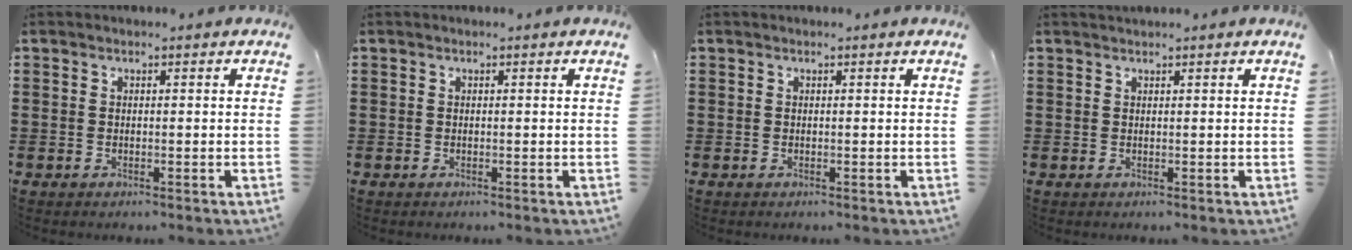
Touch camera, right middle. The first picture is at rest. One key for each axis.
{"total": 0.0}
{"total": 0.0}
{"total": 0.7, "fx": 0.7, "fy": 0.0, "fz": 0.1, "tx": -0.003, "ty": -0.002, "tz": 0.013}